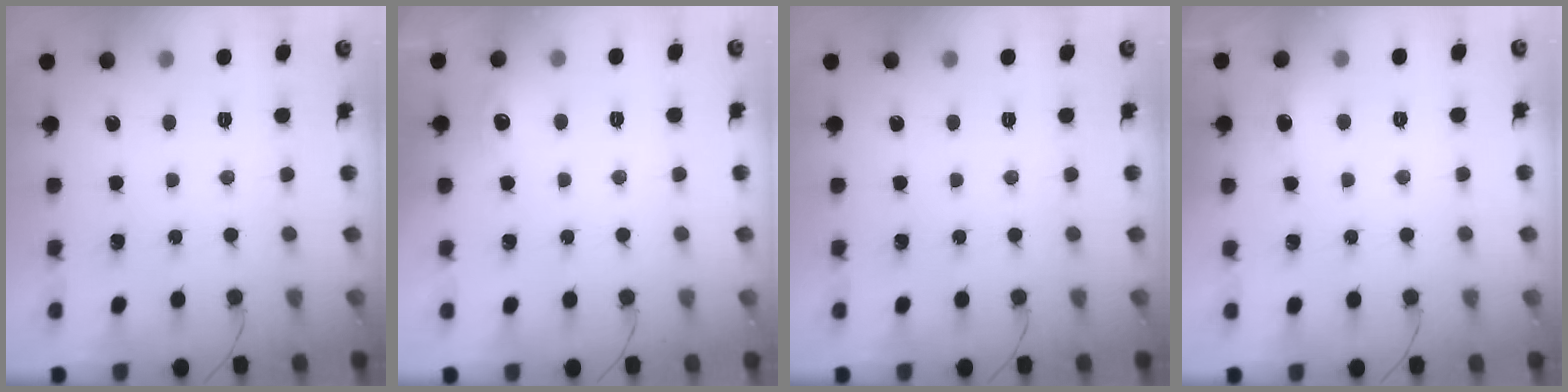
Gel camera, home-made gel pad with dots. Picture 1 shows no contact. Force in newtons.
{"total": 5.3, "press": 5.0, "slide": 1.7}
{"total": 0.0}
{"total": 10.9, "press": 4.9, "slide": 9.7}